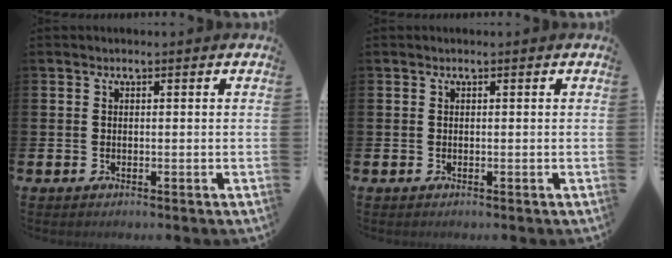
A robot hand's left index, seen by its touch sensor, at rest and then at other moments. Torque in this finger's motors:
{"motor_torque": [0.03, 0.04, 0.00, 0.00]}